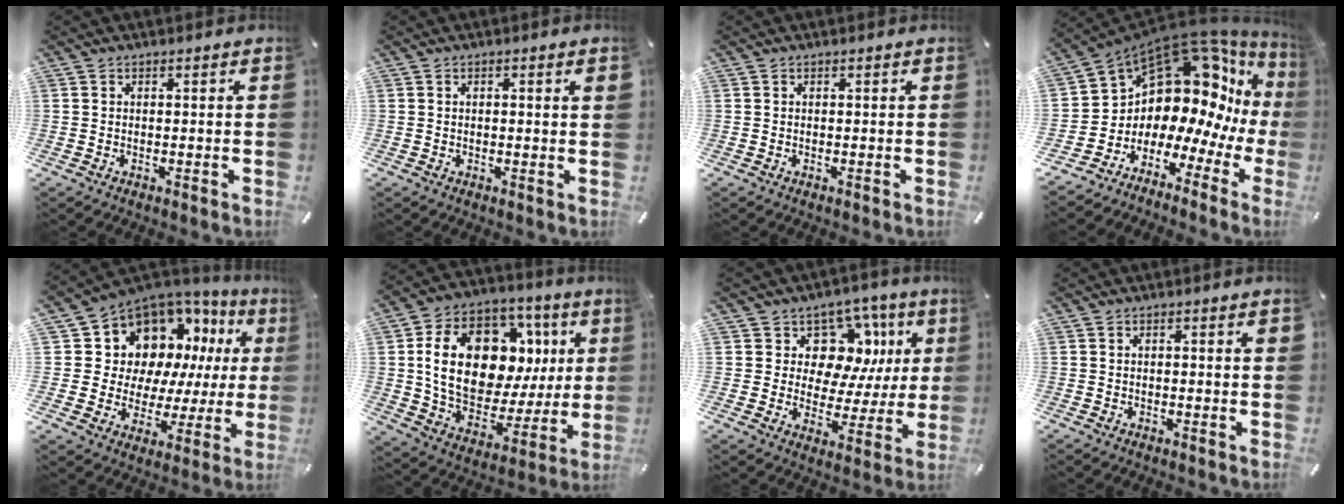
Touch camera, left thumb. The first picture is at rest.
{"total": 1.6, "force": [0.3, 0.2, 1.5], "torque": [-0.029, 0.000, 0.004]}
{"total": 0.0}
{"total": 15.3, "force": [8.4, 9.9, 8.1], "torque": [-0.134, -0.102, 0.158]}
{"total": 12.5, "force": [7.3, 9.2, 4.3], "torque": [-0.075, -0.087, 0.135]}
{"total": 22.3, "force": [6.3, 14.4, 15.8], "torque": [-0.280, -0.028, 0.113]}
{"total": 11.8, "force": [5.4, 9.1, 5.4], "torque": [-0.070, -0.050, 0.099]}
{"total": 1.7, "force": [0.3, 0.4, 1.6], "torque": [-0.030, 0.001, 0.003]}